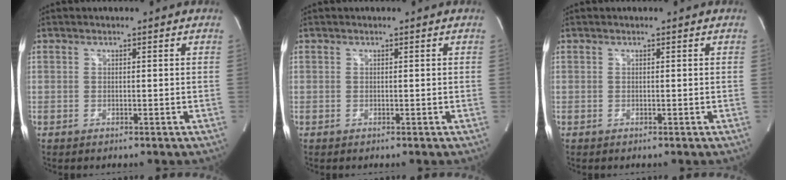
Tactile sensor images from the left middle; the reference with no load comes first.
{"total": 0.0}
{"total": 0.0}